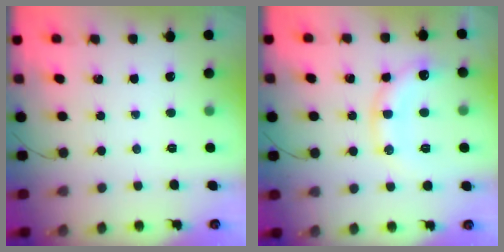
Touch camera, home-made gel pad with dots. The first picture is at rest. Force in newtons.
{"total": 13.8, "press": 13.7, "slide": 1.6}